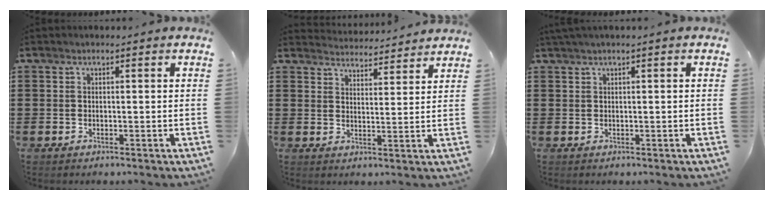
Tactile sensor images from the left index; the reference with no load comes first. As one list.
[{"total": 3.9, "force": [3.9, -0.1, 0.0], "torque": [-0.013, -0.020, 0.069]}, {"total": 0.8, "force": [0.3, -0.1, 0.8], "torque": [-0.012, -0.004, 0.007]}]